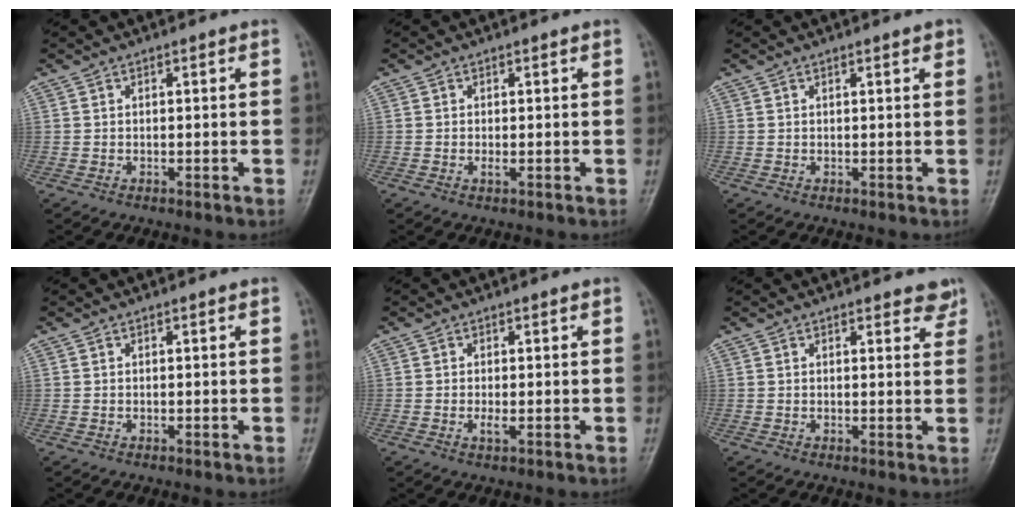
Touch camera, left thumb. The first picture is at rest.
{"total": 0.7, "force": [-0.1, 0.2, 0.7], "torque": [-0.013, 0.001, -0.001]}
{"total": 1.1, "force": [0.7, 0.2, 0.8], "torque": [-0.010, -0.002, 0.008]}
{"total": 0.0}
{"total": 1.4, "force": [-0.2, 0.4, 1.3], "torque": [-0.023, -0.002, -0.003]}
{"total": 2.9, "force": [2.4, 1.2, 1.1], "torque": [0.007, -0.014, 0.022]}